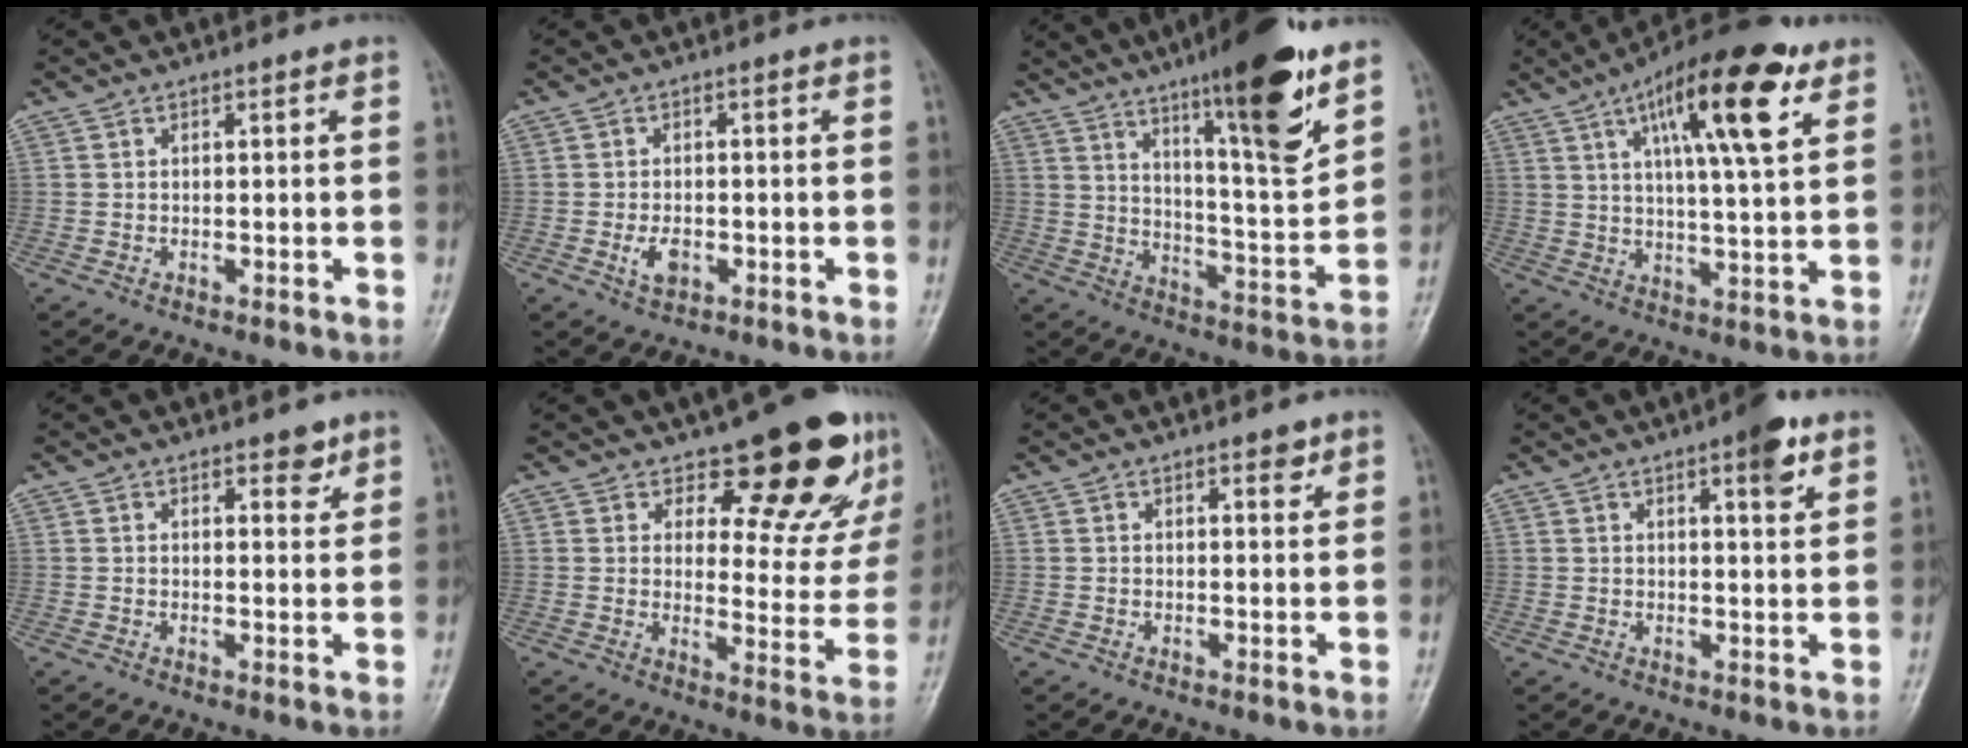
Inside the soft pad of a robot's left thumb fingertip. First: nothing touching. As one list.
[{"total": 3.3, "force": [-1.0, 2.0, 2.4], "torque": [-0.043, 0.000, -0.016]}, {"total": 19.3, "force": [12.0, 3.1, 14.8], "torque": [-0.198, -0.070, 0.191]}, {"total": 17.5, "force": [8.2, 4.4, 14.8], "torque": [-0.217, -0.018, 0.127]}, {"total": 3.1, "force": [2.2, 1.5, 1.7], "torque": [-0.005, -0.012, 0.029]}, {"total": 15.2, "force": [10.9, 6.3, 8.5], "torque": [-0.052, -0.090, 0.140]}, {"total": 2.3, "force": [1.5, 1.0, 1.4], "torque": [-0.008, -0.008, 0.020]}, {"total": 5.9, "force": [3.3, 1.6, 4.6], "torque": [-0.052, -0.014, 0.041]}]